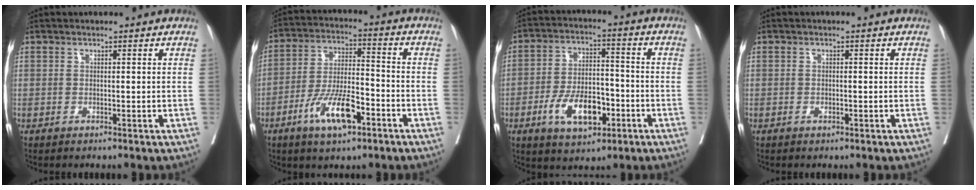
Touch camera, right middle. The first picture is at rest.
{"total": 10.6, "force": [-5.4, 3.1, 8.5], "torque": [-0.166, 0.000, -0.098]}
{"total": 10.2, "force": [-4.3, 4.9, 7.9], "torque": [-0.146, 0.007, -0.069]}
{"total": 0.6, "force": [-0.3, 0.3, 0.4], "torque": [-0.008, 0.001, -0.004]}